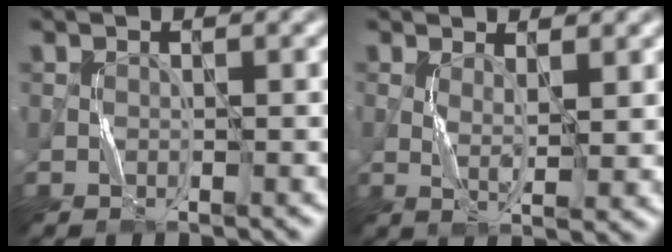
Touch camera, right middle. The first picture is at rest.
{"total": 2.8, "force": [1.1, 0.6, 2.6], "torque": [-0.049, -0.009, 0.022]}